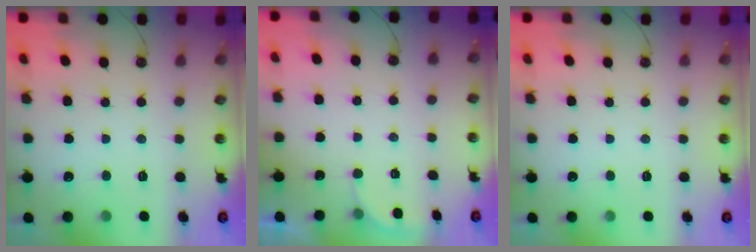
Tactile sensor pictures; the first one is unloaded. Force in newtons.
{"total": 2.1, "press": 2.1, "slide": 0.6}
{"total": 0.0}